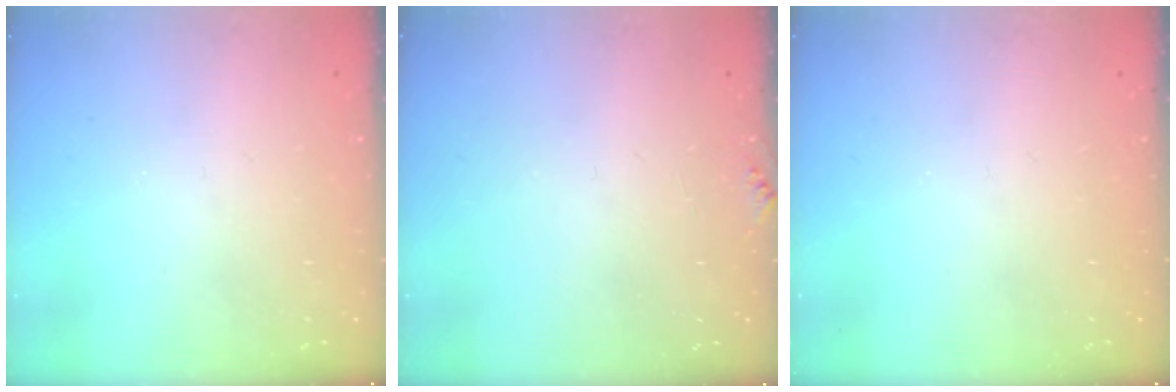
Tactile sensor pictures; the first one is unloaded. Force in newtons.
{"total": 3.7, "press": 3.7, "slide": 0.4}
{"total": 0.0}